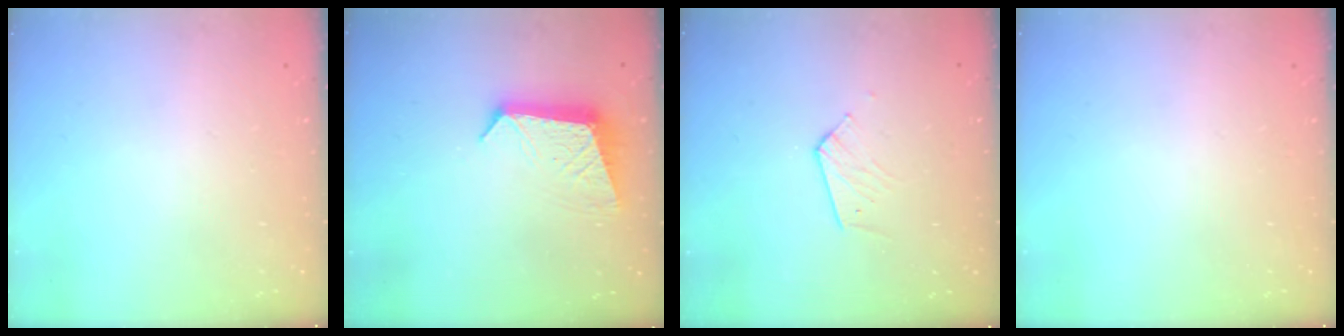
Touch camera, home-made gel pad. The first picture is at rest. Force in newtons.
{"total": 10.0, "press": 10.0, "slide": 0.5}
{"total": 4.9, "press": 4.8, "slide": 0.4}
{"total": 0.0}